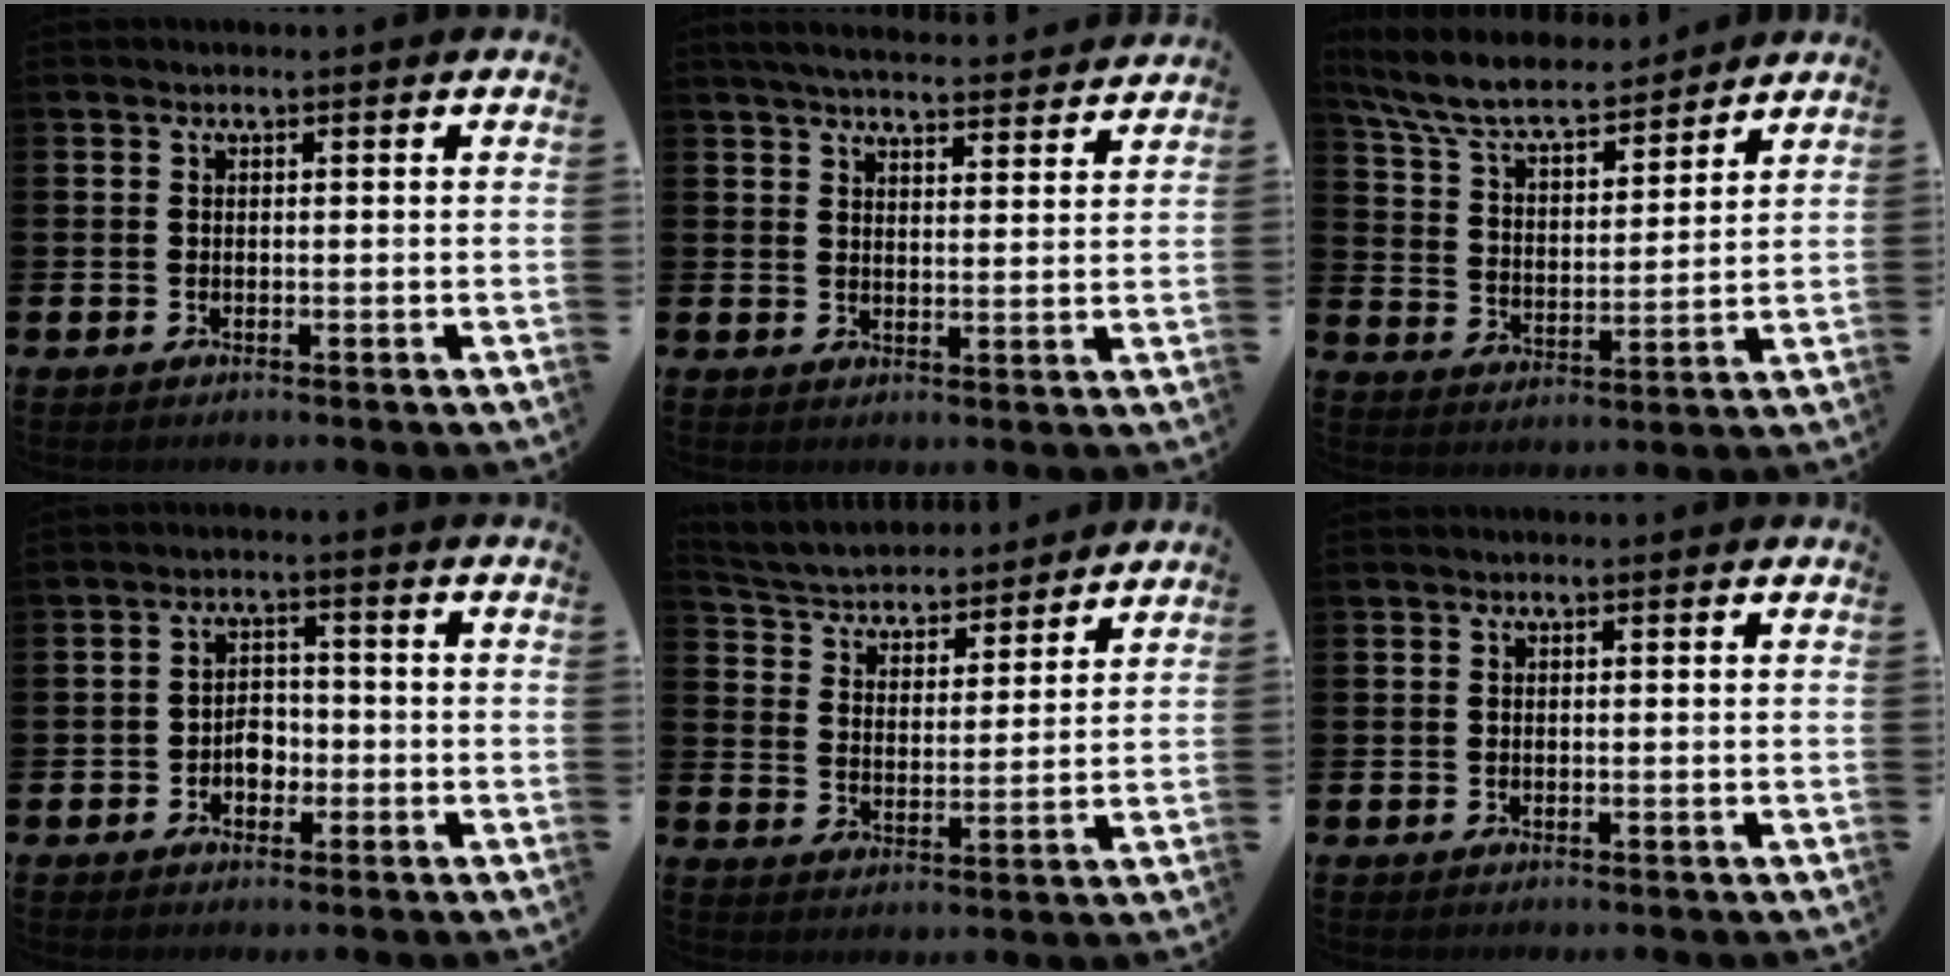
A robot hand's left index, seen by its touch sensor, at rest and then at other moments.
{"total": 5.1, "force": [5.0, 0.4, 0.8], "torque": [-0.028, -0.033, 0.089]}
{"total": 8.4, "force": [7.7, 2.0, 2.9], "torque": [-0.096, -0.045, 0.136]}
{"total": 3.2, "force": [-1.3, 2.4, 1.7], "torque": [-0.025, 0.004, -0.031]}
{"total": 4.4, "force": [4.2, 1.4, 0.4], "torque": [-0.038, -0.039, 0.066]}
{"total": 0.0}